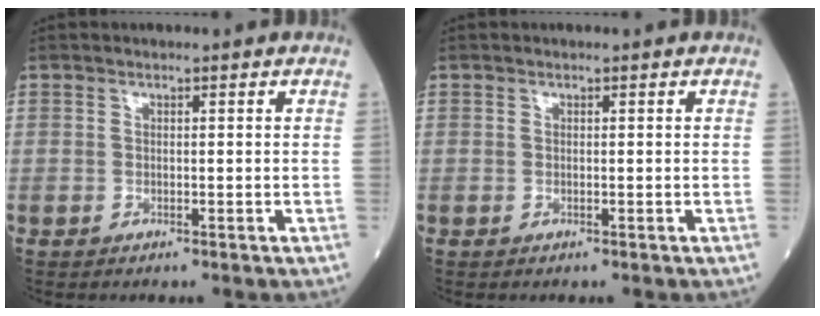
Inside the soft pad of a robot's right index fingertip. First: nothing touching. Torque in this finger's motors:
{"motor_torque": [0.00, 0.00, 0.00, 0.00]}